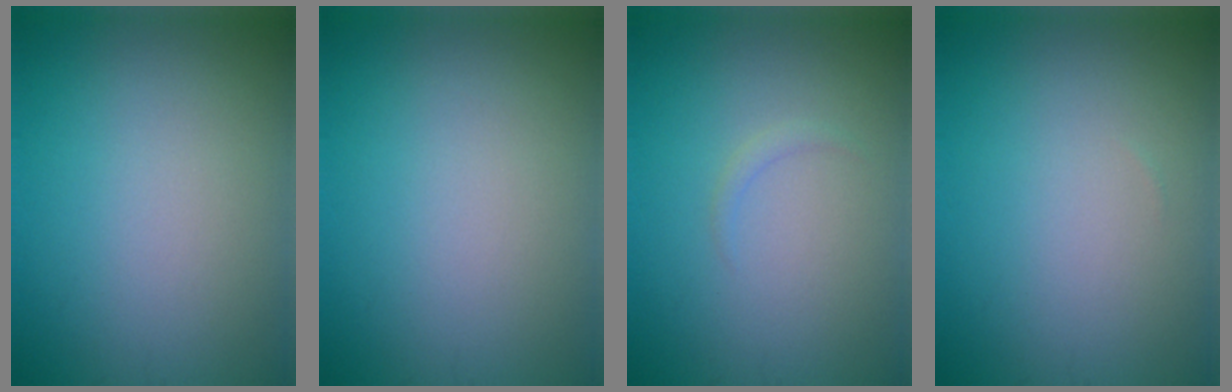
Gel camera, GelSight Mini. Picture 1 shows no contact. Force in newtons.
{"total": 0.0}
{"total": 0.7, "press": 0.7, "slide": 0.1}
{"total": 0.0}